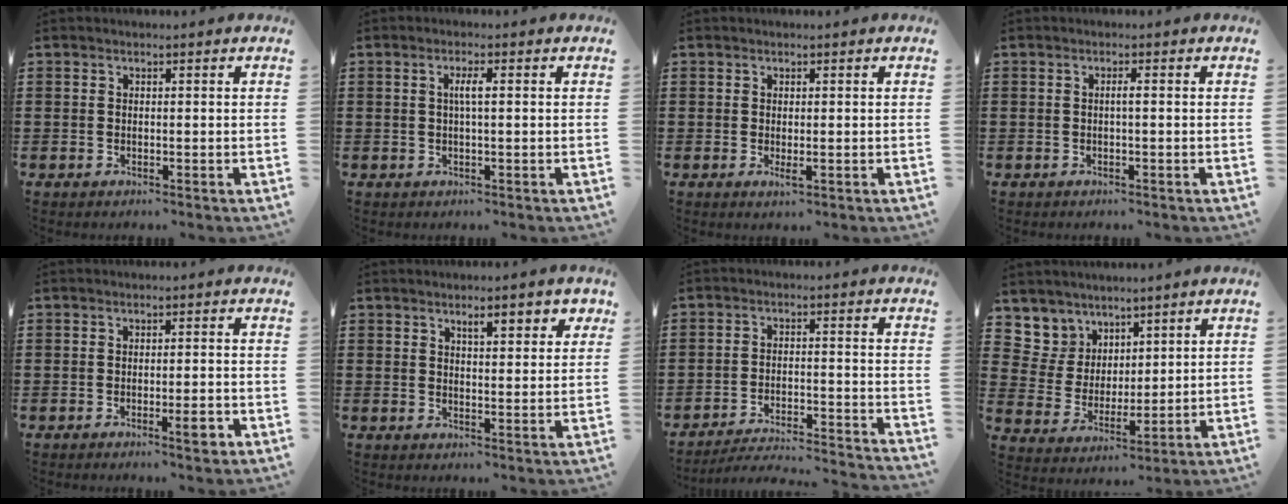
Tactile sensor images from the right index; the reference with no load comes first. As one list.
[{"total": 2.4, "force": [0.2, 0.3, 2.3], "torque": [-0.046, 0.000, 0.002]}, {"total": 1.3, "force": [0.0, 0.3, 1.2], "torque": [-0.023, -0.003, 0.001]}, {"total": 1.0, "force": [-0.2, 0.0, 1.0], "torque": [-0.020, -0.003, -0.003]}, {"total": 3.0, "force": [-1.6, 0.5, 2.5], "torque": [-0.039, -0.002, -0.027]}, {"total": 3.9, "force": [2.4, 1.2, 2.8], "torque": [-0.038, -0.003, 0.034]}, {"total": 3.9, "force": [-3.8, 0.1, 1.0], "torque": [-0.031, -0.007, -0.082]}, {"total": 6.2, "force": [4.5, 4.3, -0.5], "torque": [-0.033, -0.022, 0.086]}]